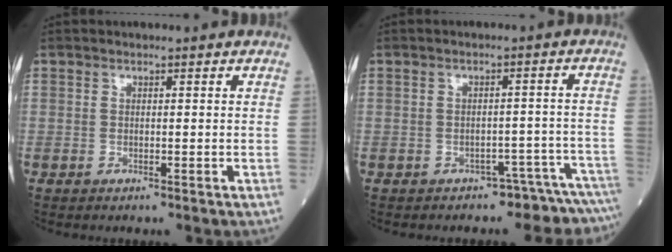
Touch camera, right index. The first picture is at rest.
{"total": 7.4, "force": [-7.2, 1.7, 0.2], "torque": [0.019, 0.043, -0.073]}